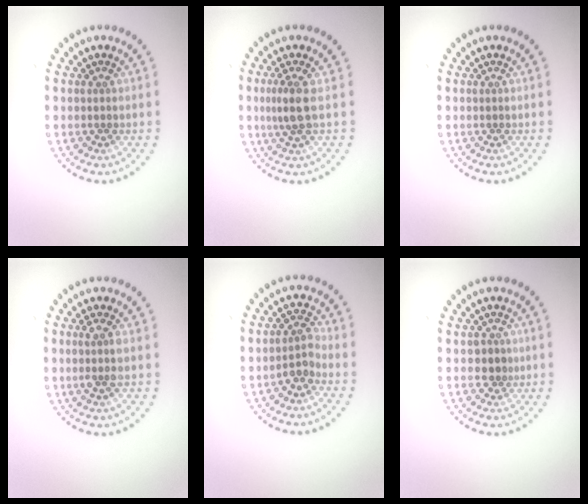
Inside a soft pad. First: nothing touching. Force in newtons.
{"total": 2.2, "press": 1.8, "slide": 1.3}
{"total": 0.0}
{"total": 1.7, "press": 1.5, "slide": 0.8}
{"total": 1.9, "press": 1.5, "slide": 1.0}
{"total": 1.6, "press": 1.4, "slide": 0.7}